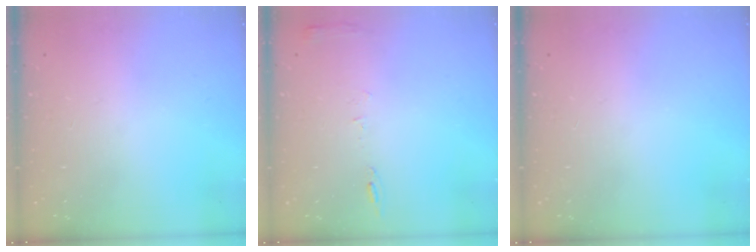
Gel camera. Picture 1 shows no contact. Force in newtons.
{"total": 6.0, "press": 6.0, "slide": 0.6}
{"total": 0.0}